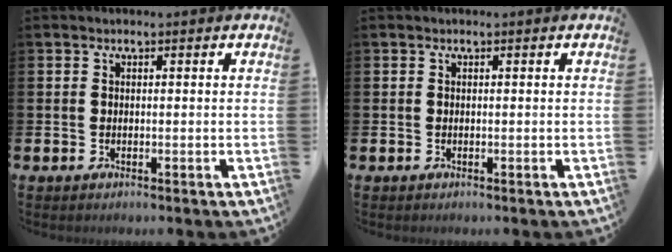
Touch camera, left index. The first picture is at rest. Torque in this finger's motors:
{"motor_torque": [-0.01, 0.00, 0.00, 0.00]}